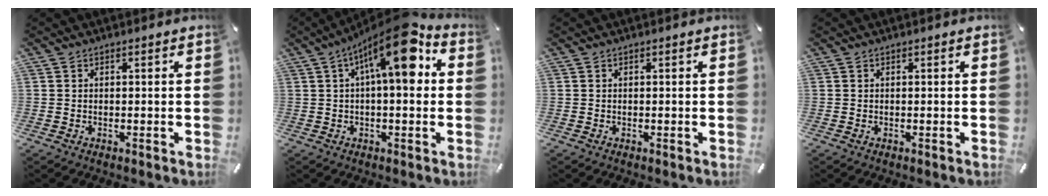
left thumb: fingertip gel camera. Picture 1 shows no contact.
{"total": 14.6, "force": [4.8, 4.5, 13.1], "torque": [-0.197, -0.029, 0.071]}
{"total": 0.0}
{"total": 0.0}